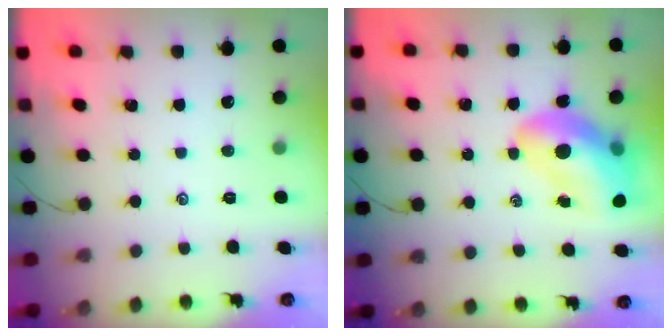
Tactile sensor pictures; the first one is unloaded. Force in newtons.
{"total": 16.2, "press": 15.6, "slide": 4.5}